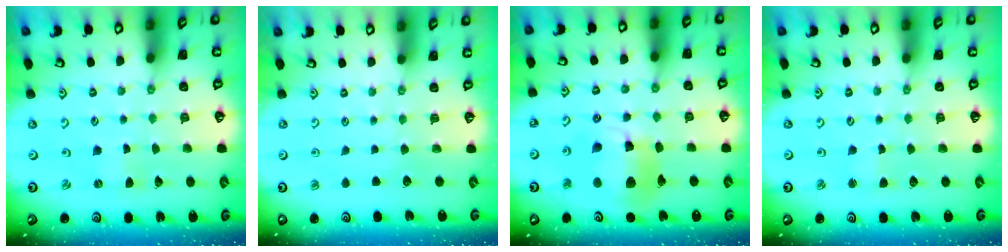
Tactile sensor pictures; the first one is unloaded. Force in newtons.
{"total": 0.0}
{"total": 16.1, "press": 16.0, "slide": 1.8}
{"total": 1.3, "press": 1.2, "slide": 0.1}